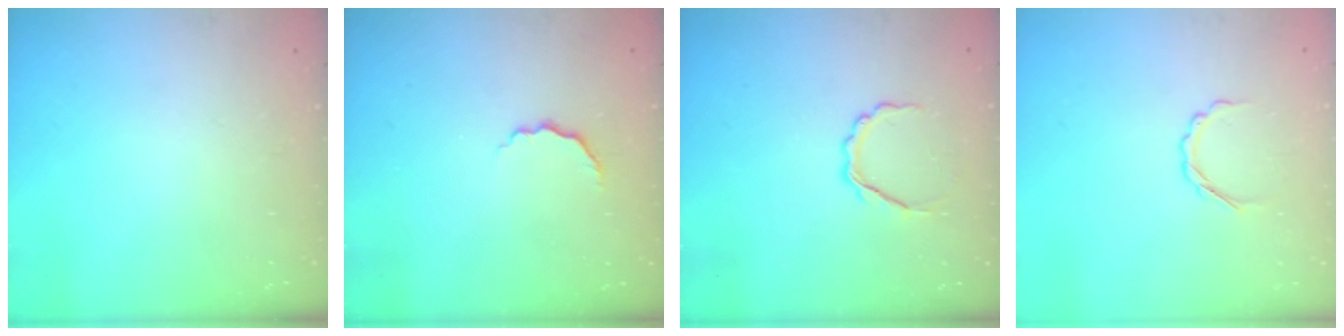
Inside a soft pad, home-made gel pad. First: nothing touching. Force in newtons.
{"total": 5.0, "press": 4.9, "slide": 0.6}
{"total": 4.7, "press": 4.6, "slide": 1.3}
{"total": 3.6, "press": 3.5, "slide": 0.8}